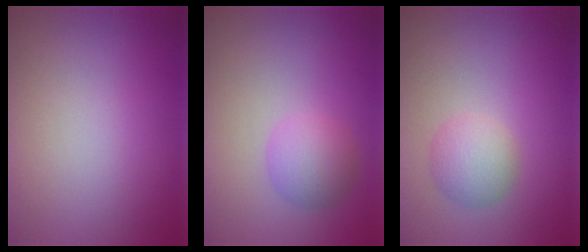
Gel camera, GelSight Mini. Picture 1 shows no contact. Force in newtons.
{"total": 2.8, "press": 2.8, "slide": 0.1}
{"total": 2.7, "press": 2.7, "slide": 0.0}